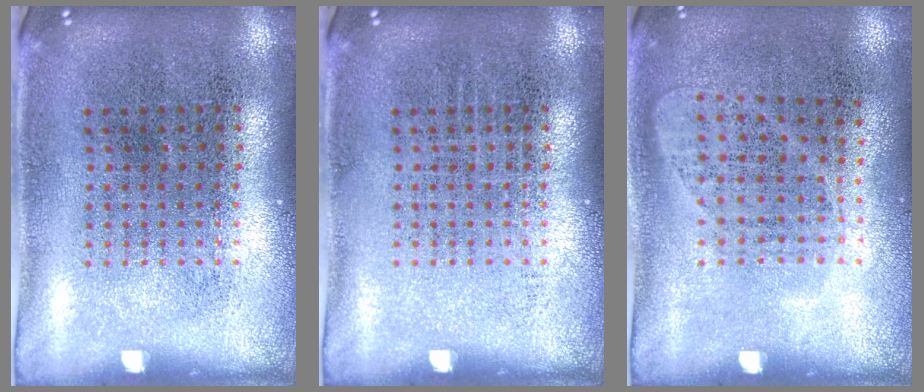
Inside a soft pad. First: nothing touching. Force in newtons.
{"total": 0.0}
{"total": 1.0, "press": 0.8, "slide": 0.5}